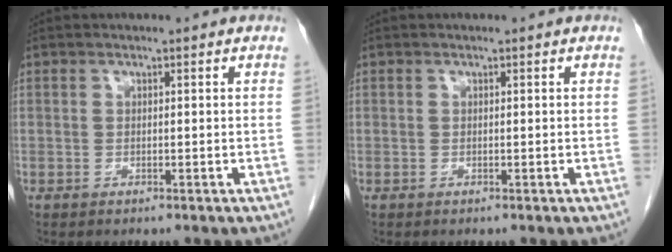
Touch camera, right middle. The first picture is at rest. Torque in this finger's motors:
{"motor_torque": [0.00, 0.00, 0.00, 0.00]}